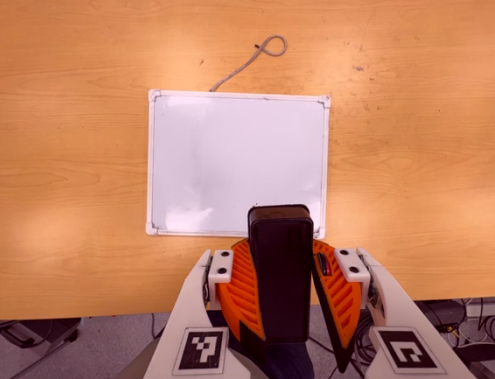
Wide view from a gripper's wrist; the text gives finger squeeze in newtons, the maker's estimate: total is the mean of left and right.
{"total": 10.6, "left": 10.3, "right": 10.8}